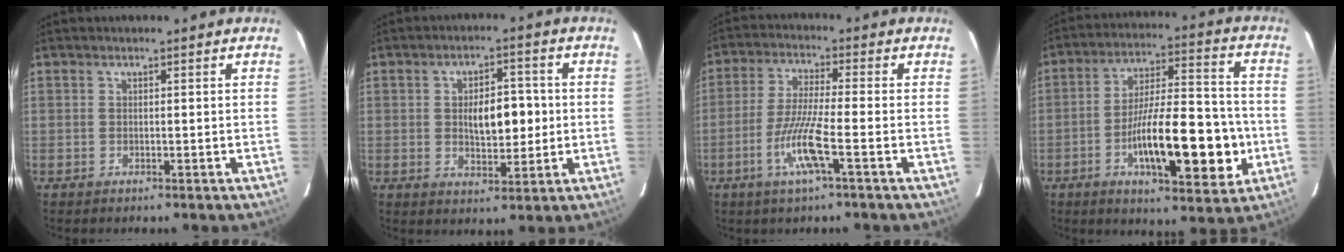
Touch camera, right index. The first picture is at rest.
{"total": 7.4, "force": [0.2, 3.3, 6.6], "torque": [-0.104, 0.008, 0.007]}
{"total": 8.4, "force": [-3.3, -0.1, 7.8], "torque": [-0.157, -0.010, -0.066]}
{"total": 17.6, "force": [-4.9, 4.6, 16.3], "torque": [-0.265, 0.010, -0.074]}